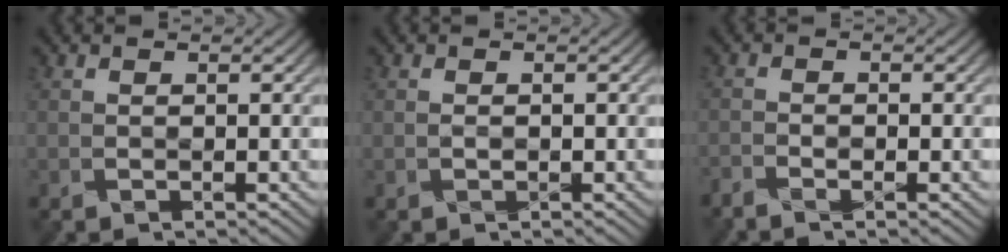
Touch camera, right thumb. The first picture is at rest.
{"total": 0.0}
{"total": 2.1, "force": [-1.7, 0.3, 1.1], "torque": [-0.025, -0.005, -0.037]}